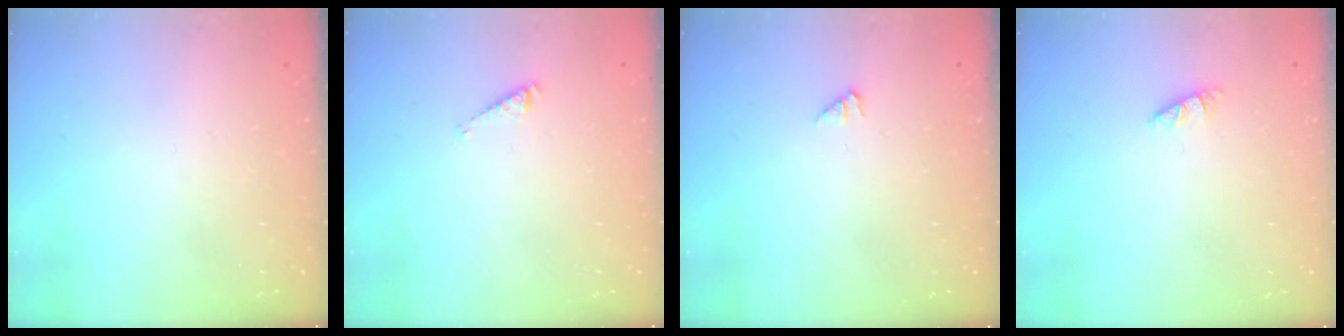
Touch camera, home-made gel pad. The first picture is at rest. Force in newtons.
{"total": 3.0, "press": 2.9, "slide": 0.4}
{"total": 0.0}
{"total": 0.7, "press": 0.7, "slide": 0.1}